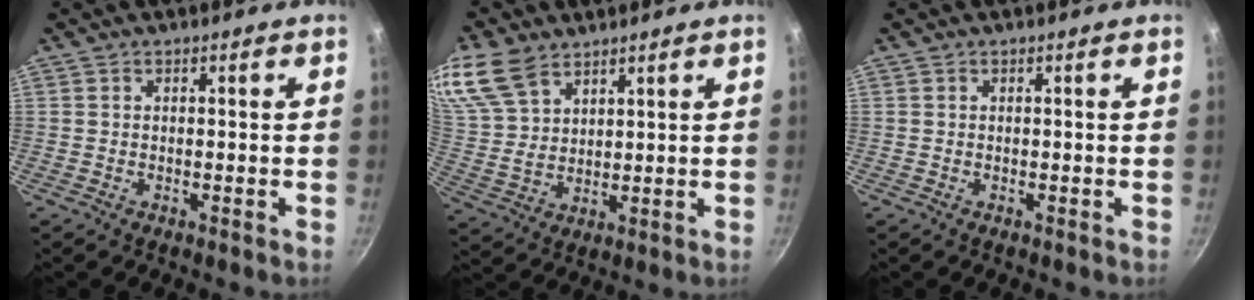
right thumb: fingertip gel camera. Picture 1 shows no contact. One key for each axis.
{"total": 13.3, "fx": 8.7, "fy": 7.7, "fz": 6.4, "tx": -0.135, "ty": -0.004, "tz": 0.186}
{"total": 0.0}